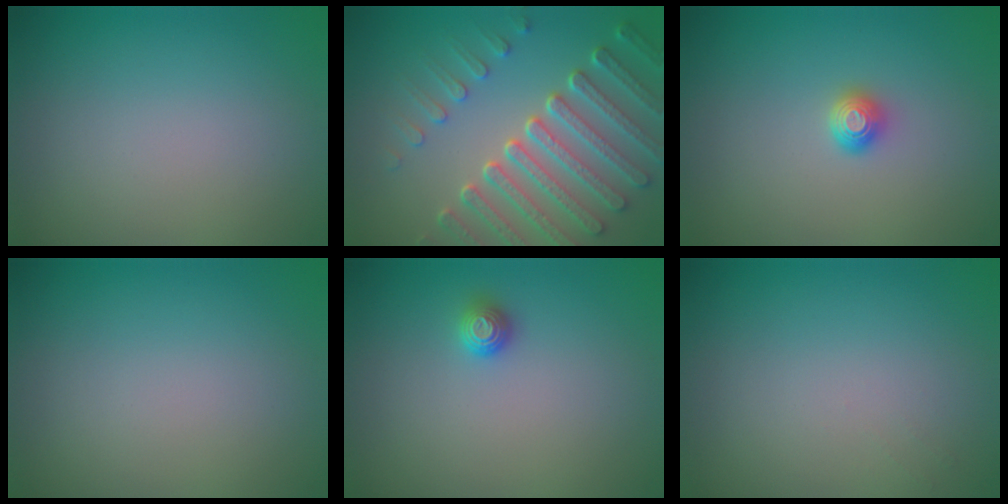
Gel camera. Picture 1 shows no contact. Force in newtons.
{"total": 7.6, "press": 5.6, "slide": 5.1}
{"total": 1.4, "press": 1.2, "slide": 0.7}
{"total": 0.0}
{"total": 1.1, "press": 1.1, "slide": 0.4}
{"total": 0.6, "press": 0.5, "slide": 0.3}